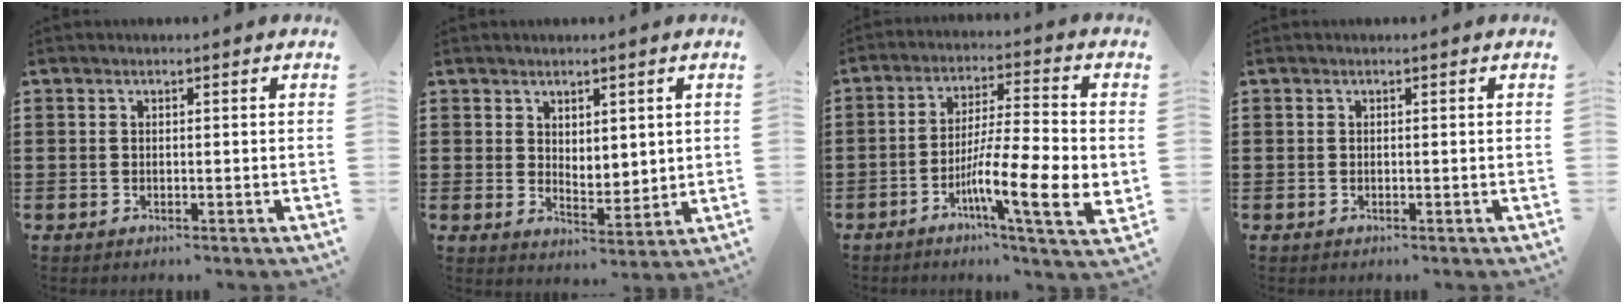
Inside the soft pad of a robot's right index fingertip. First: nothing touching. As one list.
[{"total": 3.7, "force": [3.2, 1.8, 0.6], "torque": [-0.013, -0.006, 0.058]}, {"total": 12.2, "force": [-3.5, 2.0, 11.5], "torque": [-0.206, -0.017, -0.065]}, {"total": 0.0}]